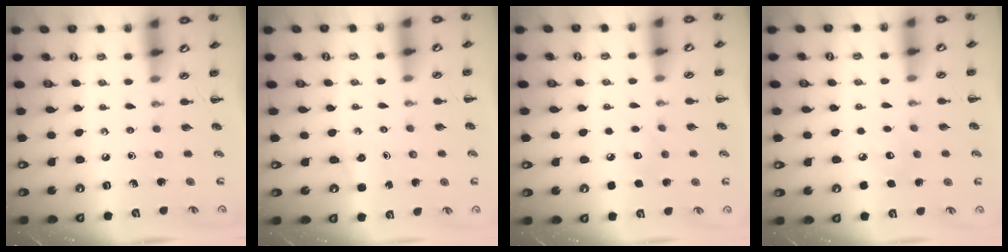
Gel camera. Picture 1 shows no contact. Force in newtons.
{"total": 2.8, "press": 2.6, "slide": 0.9}
{"total": 5.9, "press": 5.8, "slide": 1.2}
{"total": 4.6, "press": 4.4, "slide": 1.2}